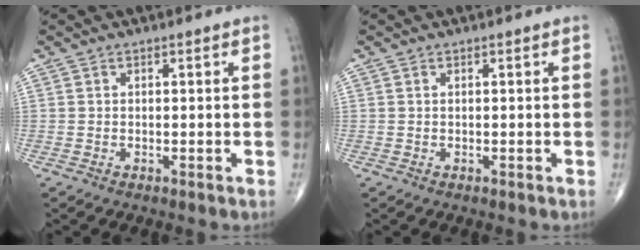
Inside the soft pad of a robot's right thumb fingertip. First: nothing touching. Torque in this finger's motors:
{"motor_torque": [0.41, 0.25, 0.03, -0.21, 0.00]}